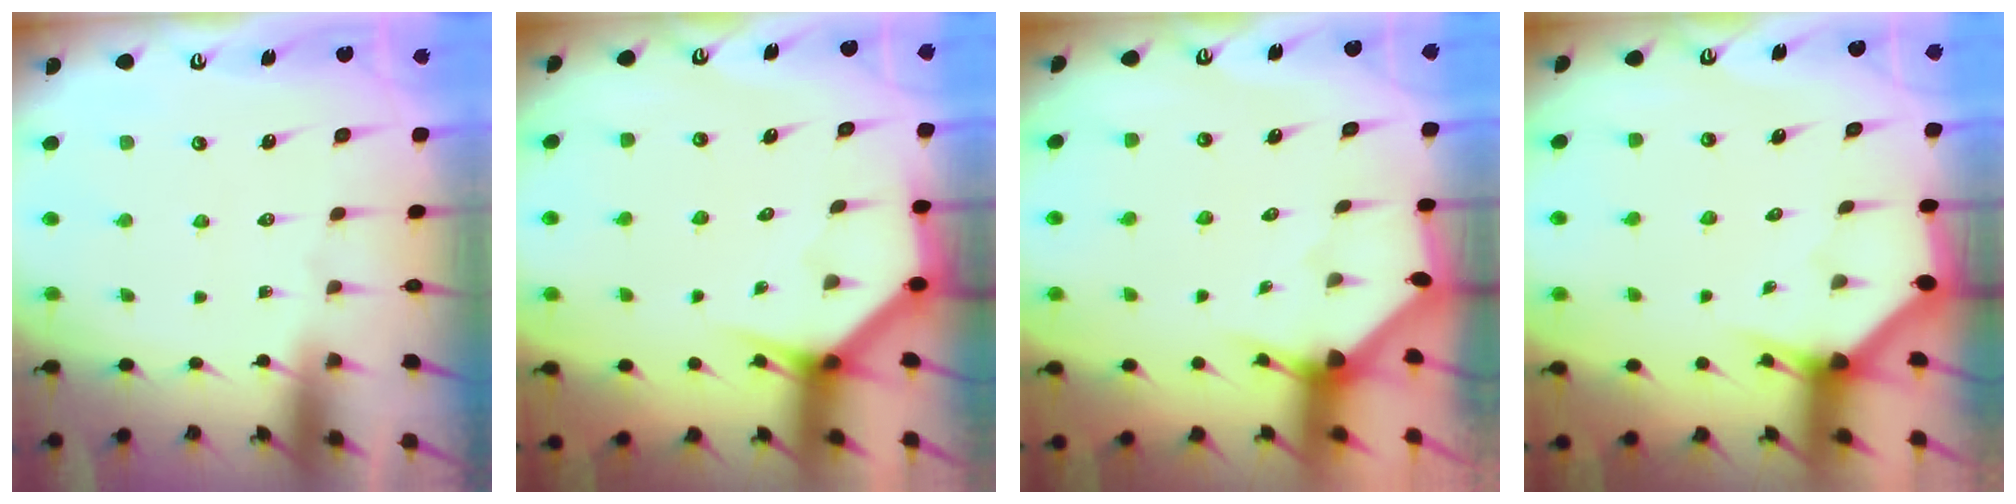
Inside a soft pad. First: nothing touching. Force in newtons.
{"total": 3.4, "press": 3.4, "slide": 0.2}
{"total": 2.5, "press": 2.5, "slide": 0.2}
{"total": 2.9, "press": 2.9, "slide": 0.1}